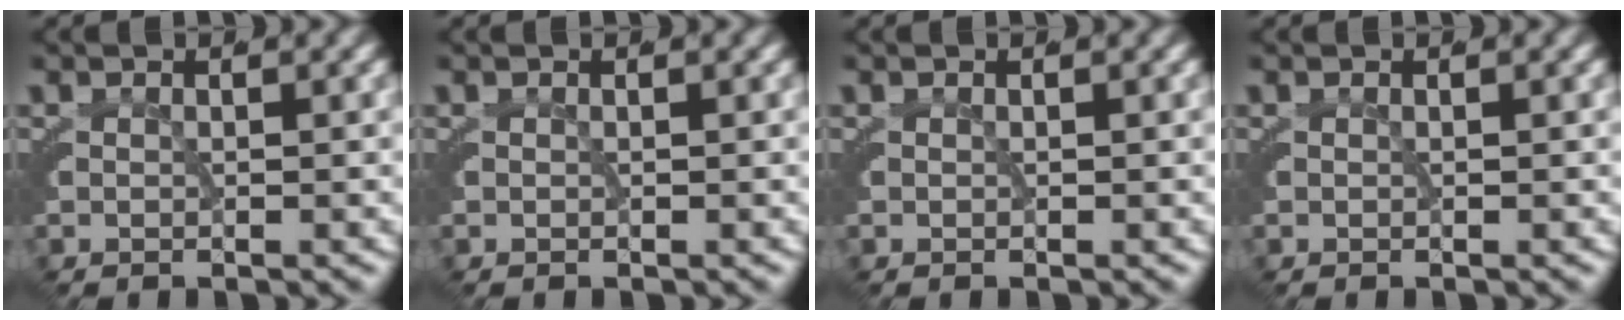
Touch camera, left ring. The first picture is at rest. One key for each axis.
{"total": 0.0}
{"total": 0.0}
{"total": 0.0}